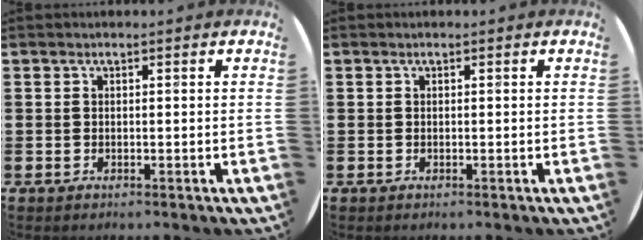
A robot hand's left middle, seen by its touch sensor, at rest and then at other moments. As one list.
[{"total": 0.0}]